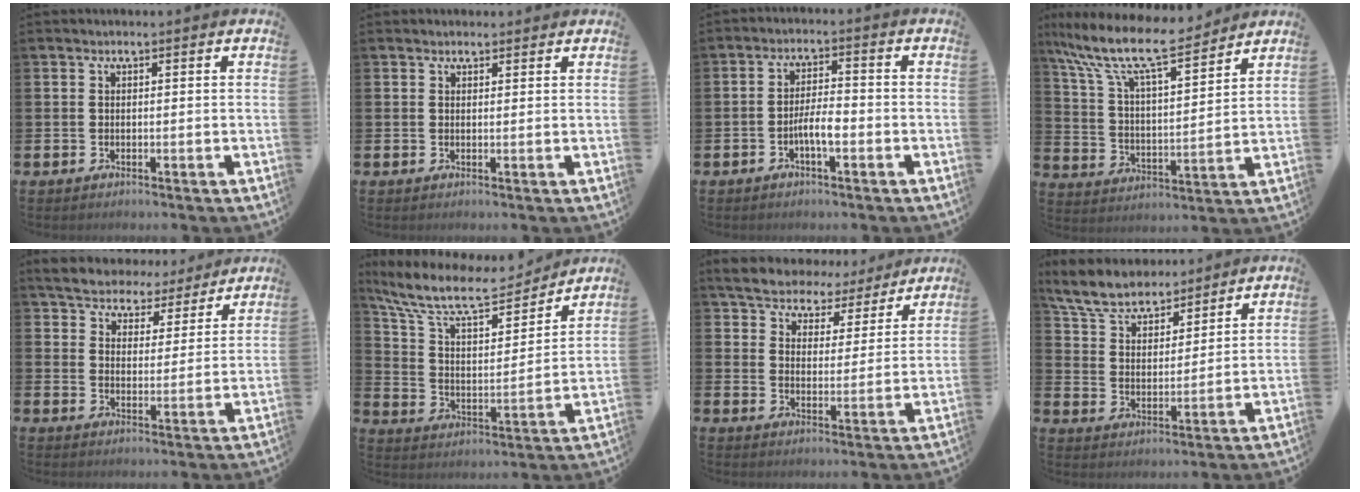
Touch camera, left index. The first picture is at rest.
{"total": 1.3, "force": [1.1, 0.6, 0.1], "torque": [0.005, 0.004, 0.020]}
{"total": 3.9, "force": [-1.5, 1.1, 3.4], "torque": [-0.065, 0.010, -0.027]}
{"total": 11.6, "force": [10.0, 2.1, 5.6], "torque": [-0.147, -0.056, 0.170]}
{"total": 5.8, "force": [5.5, 1.7, 0.3], "torque": [-0.033, -0.041, 0.096]}
{"total": 11.8, "force": [10.0, 3.5, 5.0], "torque": [-0.138, -0.056, 0.173]}
{"total": 6.5, "force": [6.2, 1.9, 0.6], "torque": [-0.043, -0.043, 0.108]}
{"total": 7.7, "force": [7.1, 2.2, 2.0], "torque": [-0.077, -0.033, 0.130]}